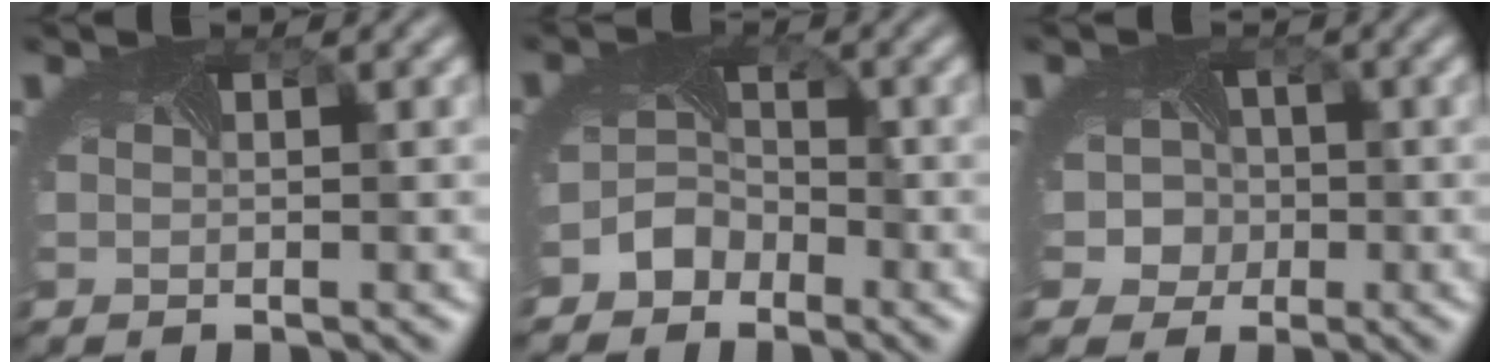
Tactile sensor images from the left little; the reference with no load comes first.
{"total": 3.0, "force": [-2.1, 2.0, 0.4], "torque": [-0.004, 0.001, -0.047]}
{"total": 6.0, "force": [-0.7, 5.5, 2.3], "torque": [-0.032, 0.009, -0.041]}